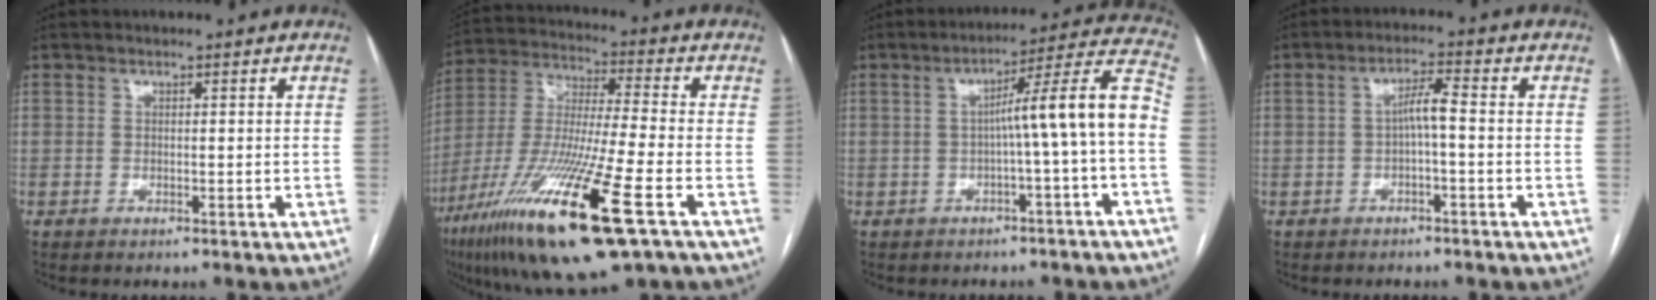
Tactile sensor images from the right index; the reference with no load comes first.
{"total": 21.7, "force": [-10.8, 1.6, 18.7], "torque": [-0.380, -0.053, -0.196]}
{"total": 10.9, "force": [-1.7, -1.1, 10.7], "torque": [-0.142, 0.032, -0.025]}
{"total": 3.4, "force": [-0.5, 0.3, 3.4], "torque": [-0.059, 0.014, -0.007]}